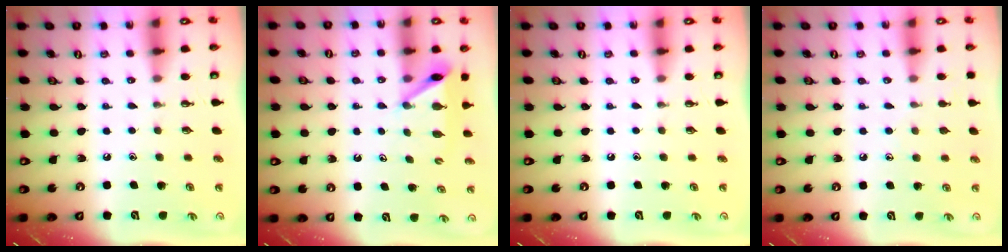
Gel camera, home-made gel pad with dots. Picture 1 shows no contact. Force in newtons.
{"total": 6.7, "press": 6.7, "slide": 0.4}
{"total": 0.0}
{"total": 3.8, "press": 3.8, "slide": 0.4}